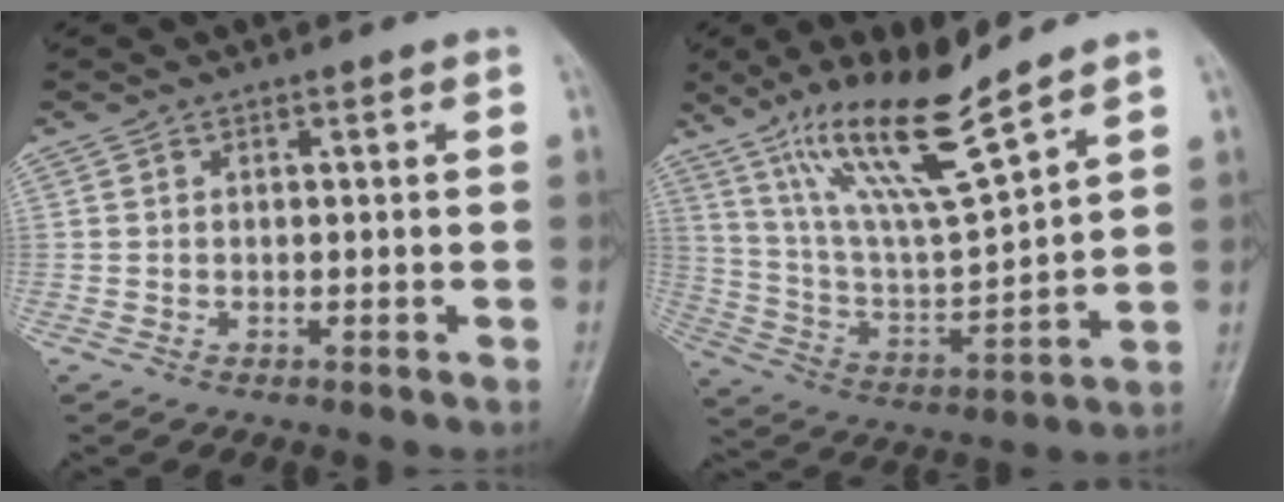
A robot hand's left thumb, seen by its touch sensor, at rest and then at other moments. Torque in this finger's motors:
{"motor_torque": [0.22, 0.17, 1.46, -1.32, 0.36]}